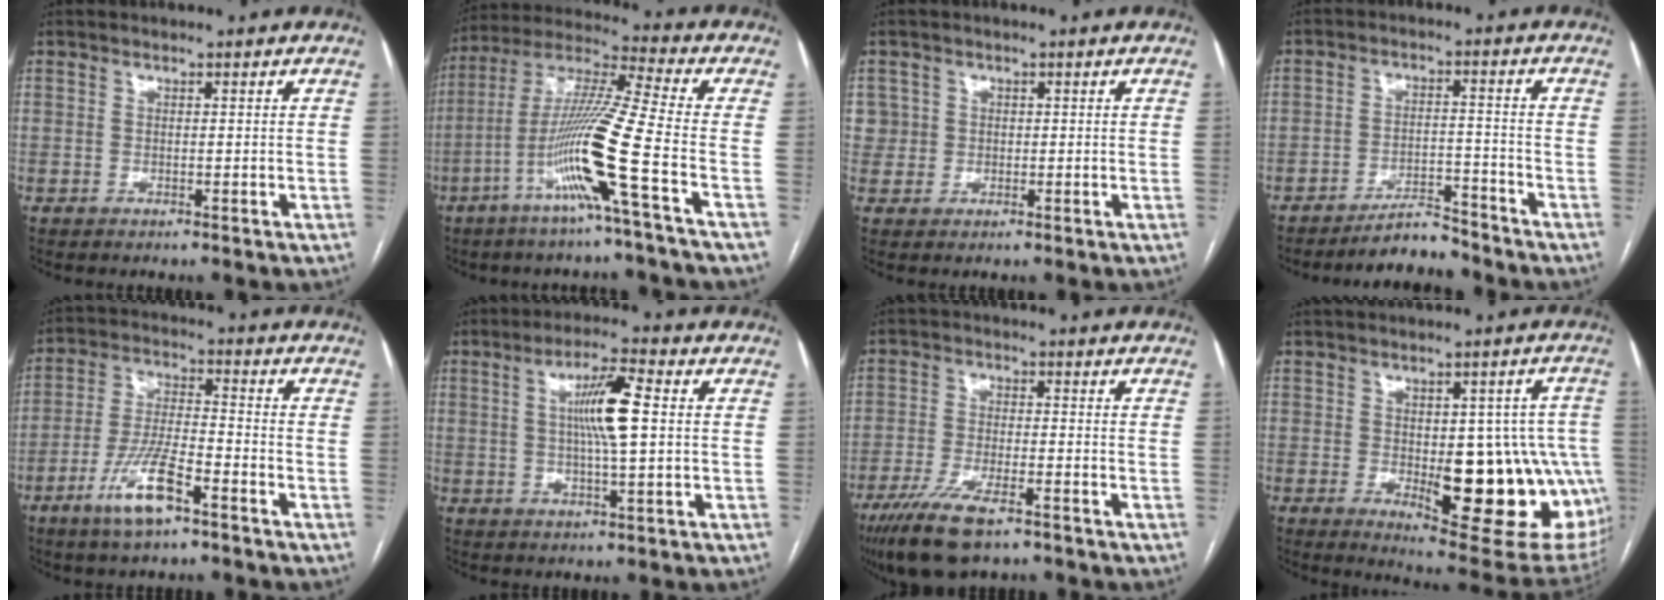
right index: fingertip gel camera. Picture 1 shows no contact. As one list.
[{"total": 14.6, "force": [-5.7, -2.1, 13.3], "torque": [-0.264, -0.008, -0.115]}, {"total": 2.8, "force": [0.6, 2.8, -0.2], "torque": [0.021, 0.010, 0.009]}, {"total": 5.4, "force": [-5.2, 1.0, 1.0], "torque": [-0.015, -0.001, -0.087]}, {"total": 9.4, "force": [-5.4, 1.7, 7.5], "torque": [-0.155, -0.009, -0.101]}, {"total": 8.1, "force": [1.1, 0.6, 8.0], "torque": [-0.146, 0.004, 0.018]}, {"total": 9.8, "force": [-6.6, 2.5, 6.8], "torque": [-0.129, -0.021, -0.113]}, {"total": 19.9, "force": [-3.2, 7.4, 18.2], "torque": [-0.153, 0.014, -0.013]}]